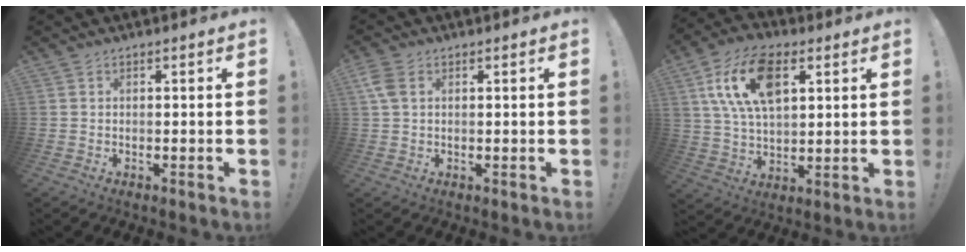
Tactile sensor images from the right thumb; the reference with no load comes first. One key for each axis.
{"total": 4.5, "fx": 1.6, "fy": 2.9, "fz": 3.1, "tx": -0.064, "ty": 0.003, "tz": 0.031}
{"total": 17.0, "fx": 6.7, "fy": 10.0, "fz": 12.0, "tx": -0.220, "ty": -0.005, "tz": 0.121}